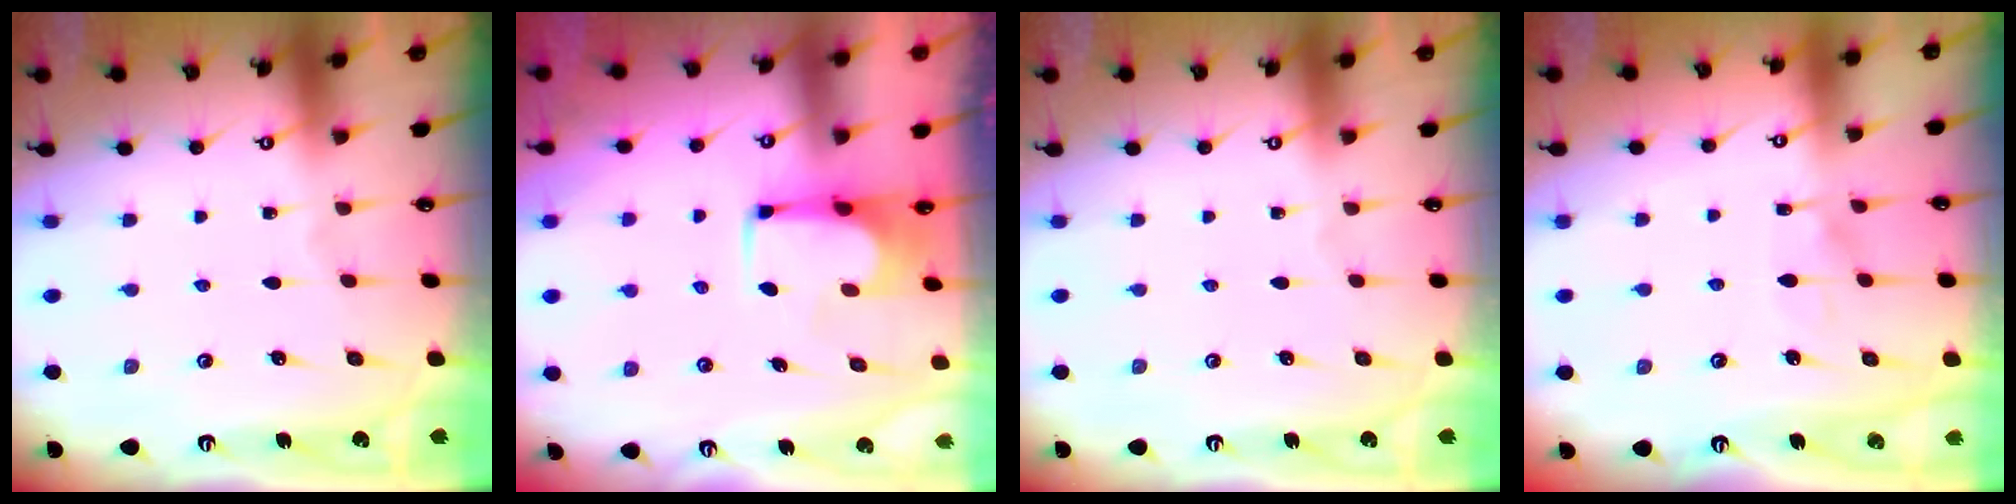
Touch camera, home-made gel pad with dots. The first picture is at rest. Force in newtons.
{"total": 0.9, "press": 0.9, "slide": 0.0}
{"total": 0.0}
{"total": 5.7, "press": 5.6, "slide": 0.5}